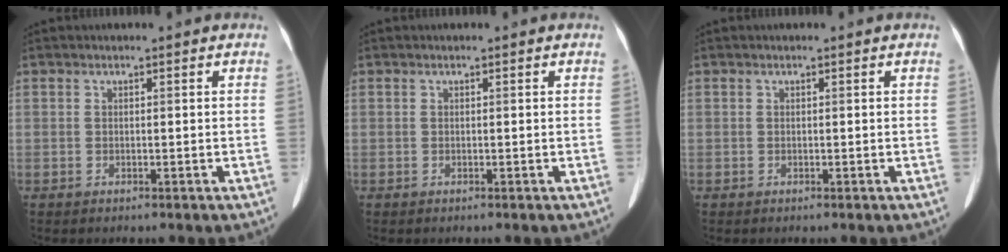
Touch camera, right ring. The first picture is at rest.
{"total": 0.0}
{"total": 0.0}